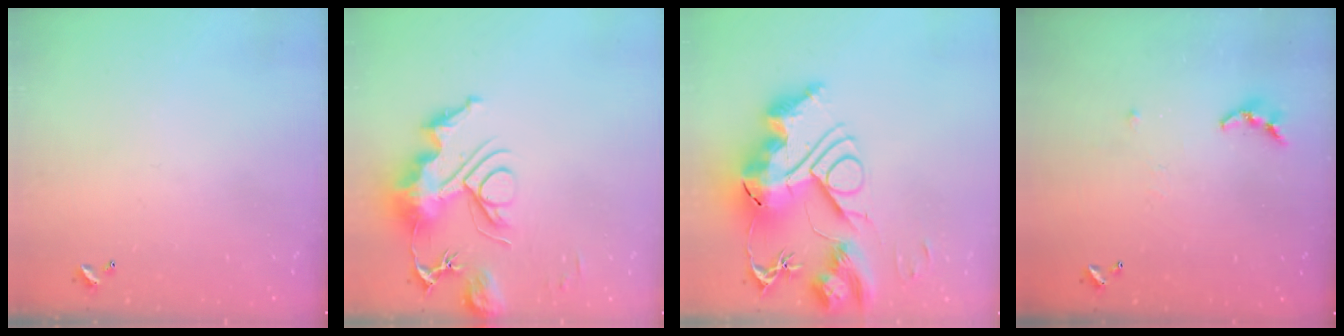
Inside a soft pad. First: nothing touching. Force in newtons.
{"total": 13.8, "press": 13.7, "slide": 0.8}
{"total": 0.7, "press": 0.7, "slide": 0.0}
{"total": 5.8, "press": 5.8, "slide": 0.1}